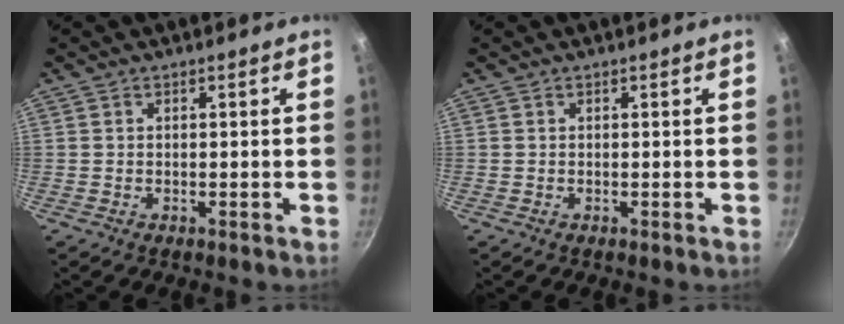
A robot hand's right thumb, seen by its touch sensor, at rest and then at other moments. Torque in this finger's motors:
{"motor_torque": [0.00, 0.00, 0.00, 0.00, 0.00]}